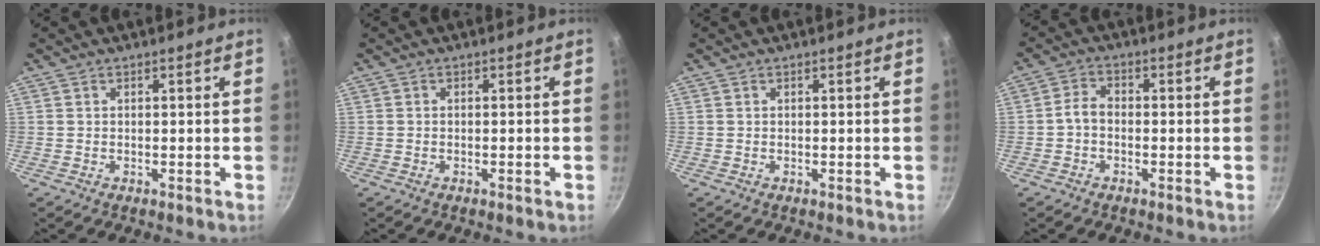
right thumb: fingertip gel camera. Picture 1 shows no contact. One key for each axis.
{"total": 0.7, "fx": -0.4, "fy": 0.1, "fz": 0.6, "tx": -0.016, "ty": 0.005, "tz": -0.009}
{"total": 0.0}
{"total": 3.2, "fx": -1.0, "fy": 2.2, "fz": 2.0, "tx": -0.037, "ty": 0.022, "tz": -0.029}